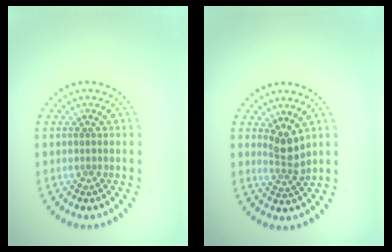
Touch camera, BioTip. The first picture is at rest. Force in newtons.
{"total": 2.3, "press": 1.7, "slide": 1.5}